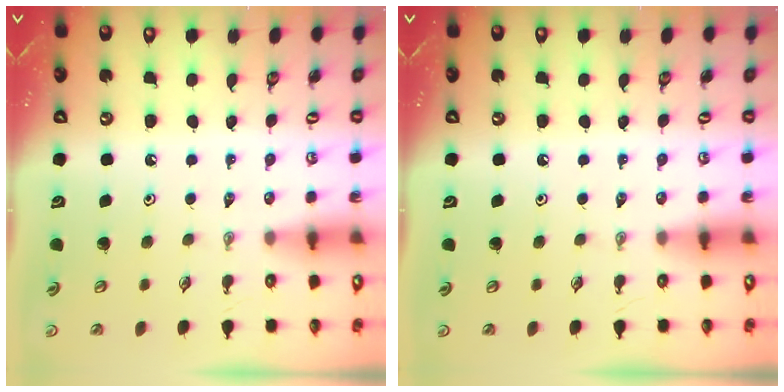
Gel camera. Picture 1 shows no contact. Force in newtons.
{"total": 0.0}